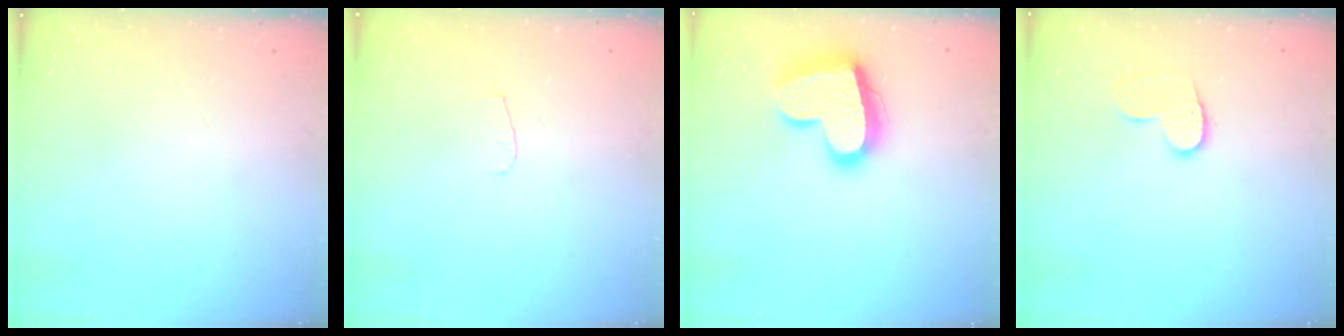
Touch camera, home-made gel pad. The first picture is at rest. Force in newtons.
{"total": 3.6, "press": 3.6, "slide": 0.4}
{"total": 18.2, "press": 18.2, "slide": 1.6}
{"total": 8.3, "press": 8.3, "slide": 0.4}